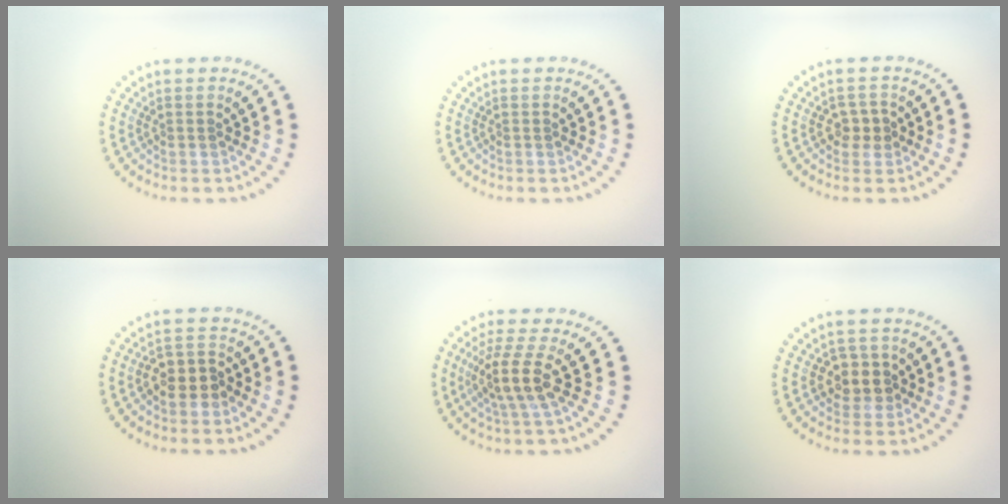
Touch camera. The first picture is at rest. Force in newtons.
{"total": 0.0}
{"total": 1.9, "press": 1.8, "slide": 0.5}
{"total": 2.7, "press": 2.6, "slide": 1.0}
{"total": 3.8, "press": 2.9, "slide": 2.5}
{"total": 2.5, "press": 2.3, "slide": 0.9}